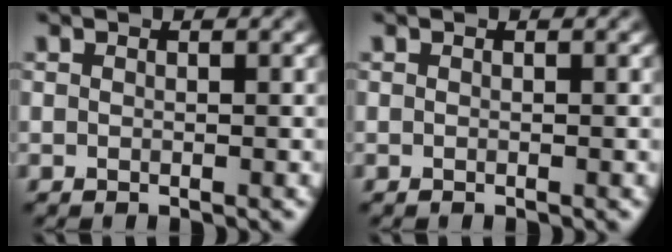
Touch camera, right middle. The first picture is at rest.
{"total": 0.0}